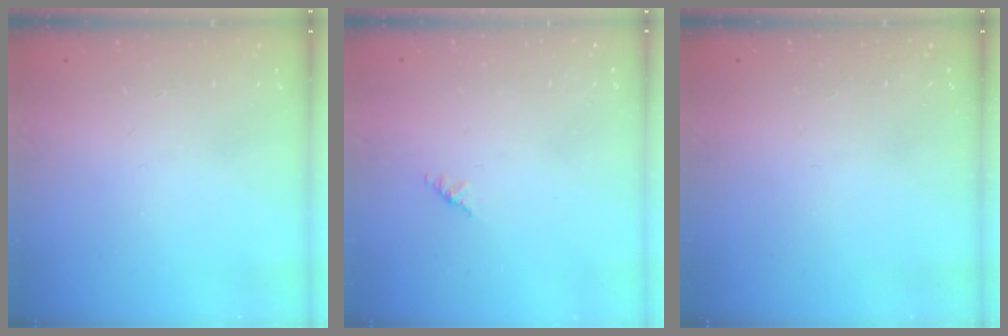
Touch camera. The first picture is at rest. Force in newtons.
{"total": 1.4, "press": 1.3, "slide": 0.4}
{"total": 0.0}